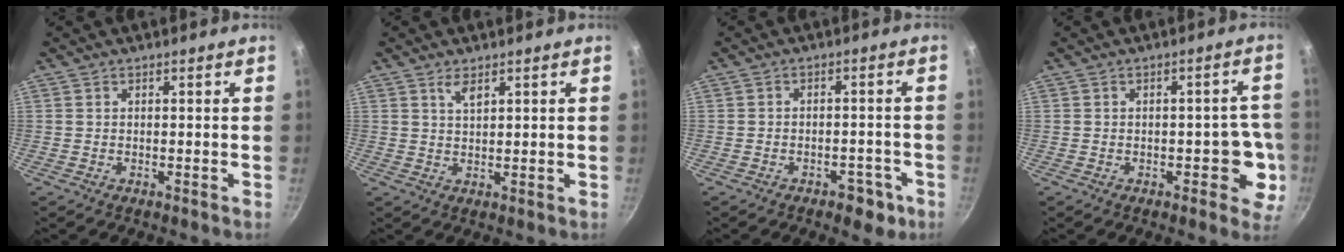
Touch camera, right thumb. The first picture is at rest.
{"total": 2.8, "force": [1.7, 1.1, 1.9], "torque": [-0.032, -0.010, 0.033]}
{"total": 6.6, "force": [-4.3, 4.2, 2.6], "torque": [0.010, 0.061, -0.036]}
{"total": 7.3, "force": [-1.9, 4.2, 5.7], "torque": [-0.005, 0.018, -0.024]}